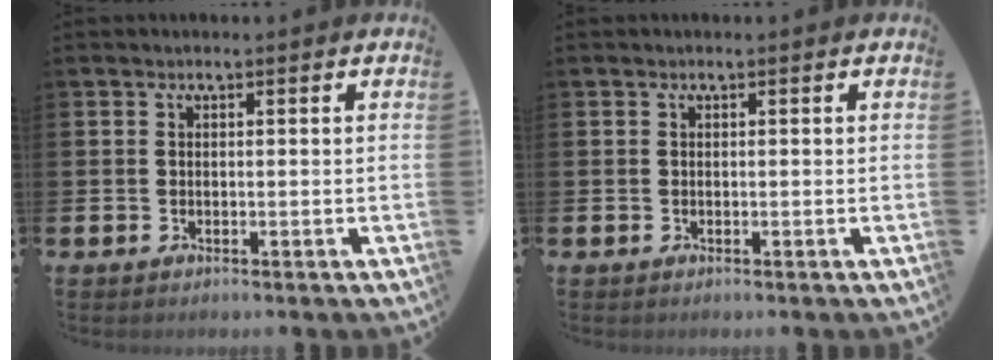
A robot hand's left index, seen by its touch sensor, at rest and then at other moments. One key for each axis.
{"total": 0.0}